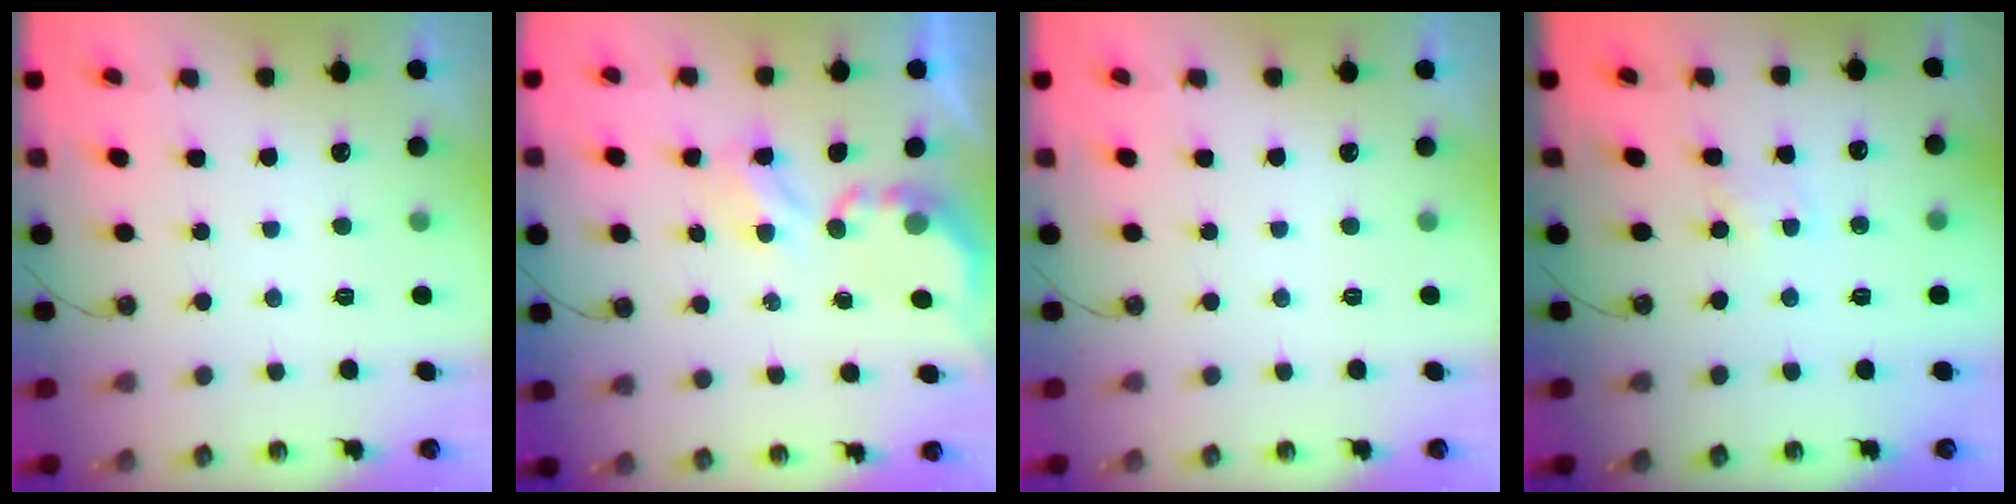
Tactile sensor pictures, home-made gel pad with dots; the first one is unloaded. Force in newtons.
{"total": 3.9, "press": 3.9, "slide": 0.3}
{"total": 0.0}
{"total": 1.7, "press": 1.7, "slide": 0.2}